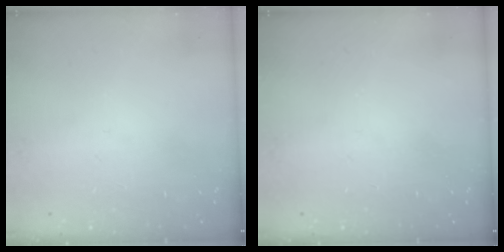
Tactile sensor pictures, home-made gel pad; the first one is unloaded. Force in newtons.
{"total": 0.0}